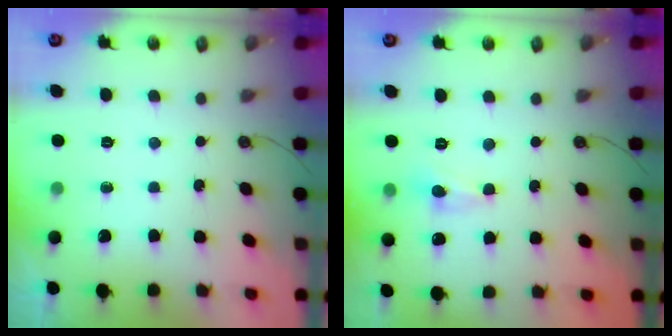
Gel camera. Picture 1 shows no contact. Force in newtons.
{"total": 1.4, "press": 1.2, "slide": 0.6}